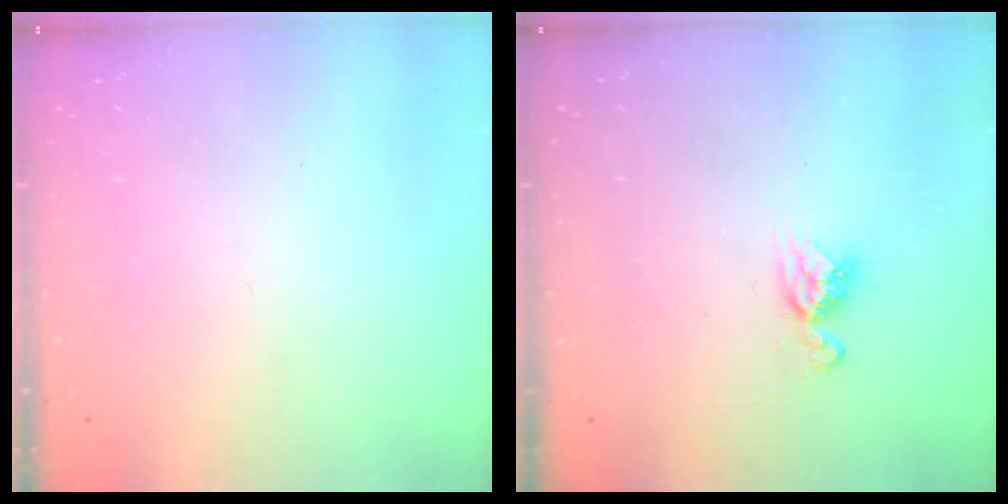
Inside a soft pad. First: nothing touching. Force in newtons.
{"total": 8.0, "press": 7.9, "slide": 0.7}